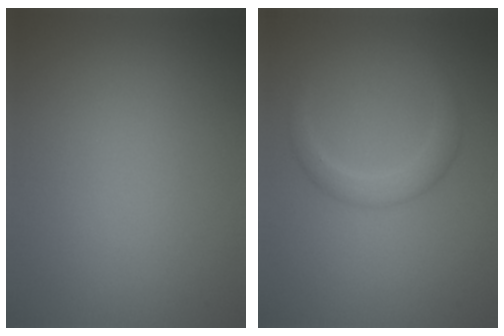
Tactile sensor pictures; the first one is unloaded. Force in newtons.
{"total": 2.1, "press": 2.1, "slide": 0.1}